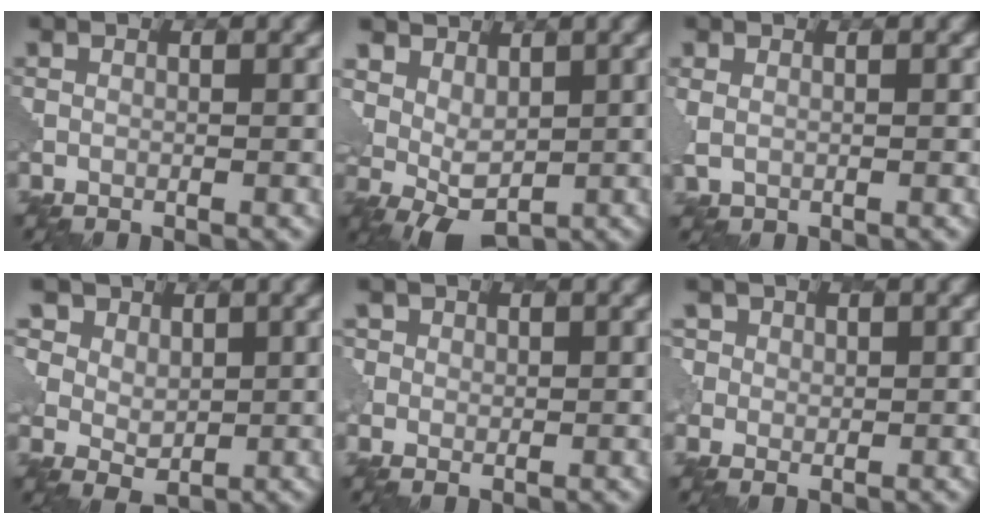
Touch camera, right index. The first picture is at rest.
{"total": 4.7, "force": [2.1, 3.1, 2.9], "torque": [-0.046, 0.000, 0.033]}
{"total": 1.2, "force": [0.4, 0.8, 0.8], "torque": [-0.020, -0.002, 0.011]}
{"total": 8.1, "force": [4.3, 5.9, 3.6], "torque": [-0.077, 0.008, 0.060]}
{"total": 2.0, "force": [0.7, 1.8, 0.7], "torque": [-0.018, 0.000, 0.012]}
{"total": 3.1, "force": [1.3, 2.6, 1.2], "torque": [-0.034, 0.002, 0.025]}